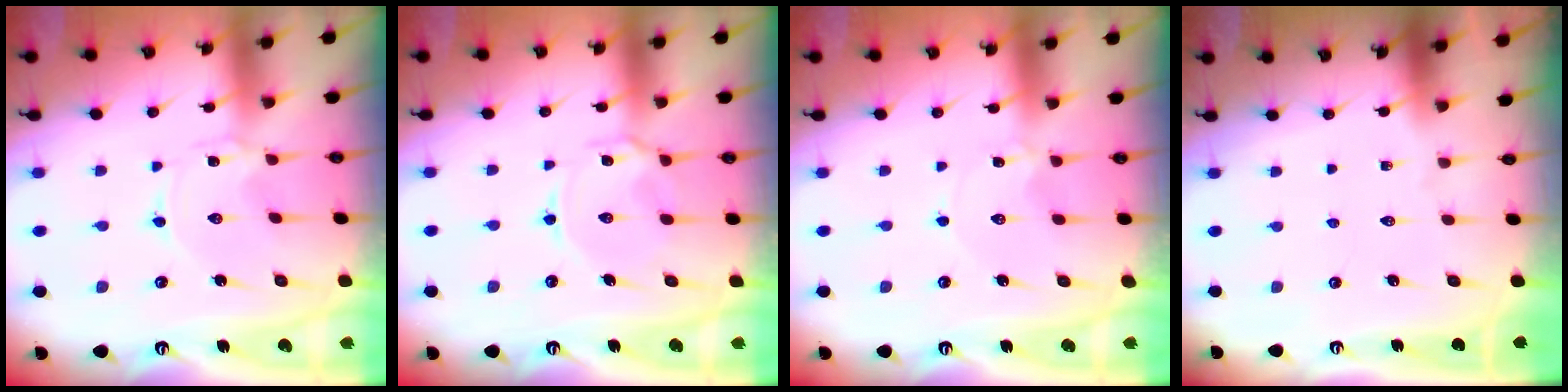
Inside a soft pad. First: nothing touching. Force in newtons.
{"total": 4.9, "press": 4.9, "slide": 0.4}
{"total": 1.6, "press": 1.6, "slide": 0.2}
{"total": 0.0}